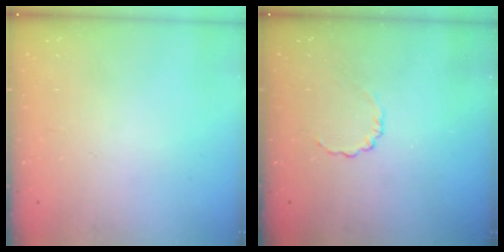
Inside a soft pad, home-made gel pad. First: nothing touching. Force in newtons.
{"total": 3.0, "press": 2.8, "slide": 1.0}